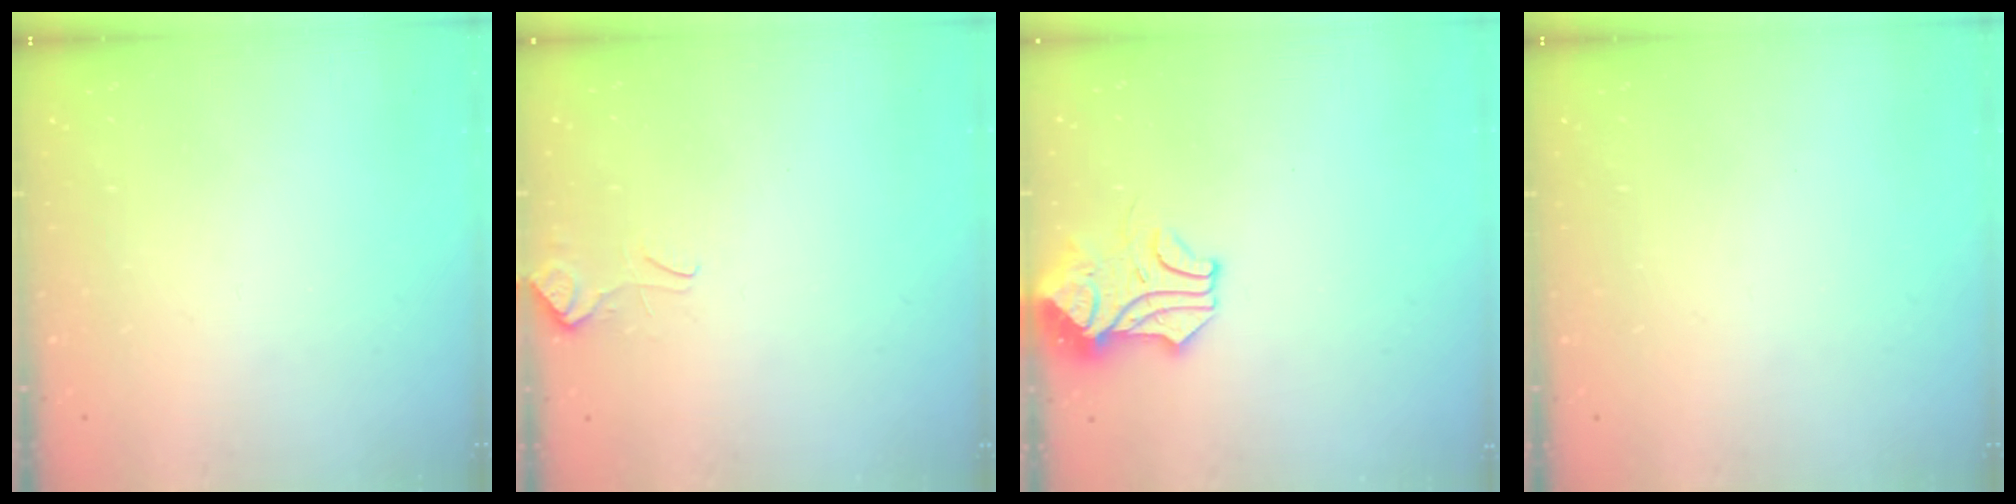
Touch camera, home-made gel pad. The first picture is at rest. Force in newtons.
{"total": 4.1, "press": 4.0, "slide": 0.6}
{"total": 1.4, "press": 1.3, "slide": 0.5}
{"total": 0.0}